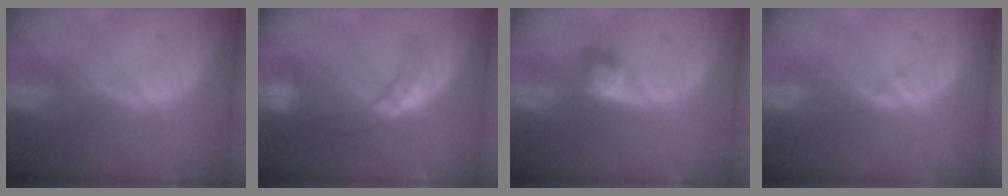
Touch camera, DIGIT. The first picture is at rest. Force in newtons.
{"total": 7.3, "press": 6.3, "slide": 3.6}
{"total": 2.7, "press": 2.7, "slide": 0.0}
{"total": 0.7, "press": 0.6, "slide": 0.3}